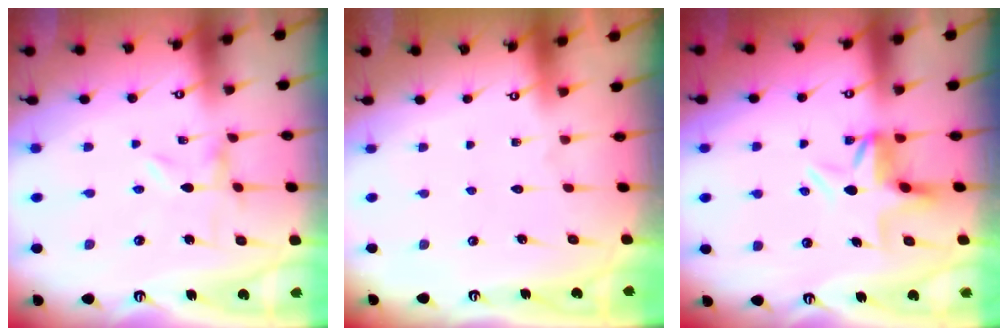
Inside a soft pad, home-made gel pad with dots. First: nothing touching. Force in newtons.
{"total": 1.8, "press": 1.8, "slide": 0.1}
{"total": 6.0, "press": 5.9, "slide": 0.9}